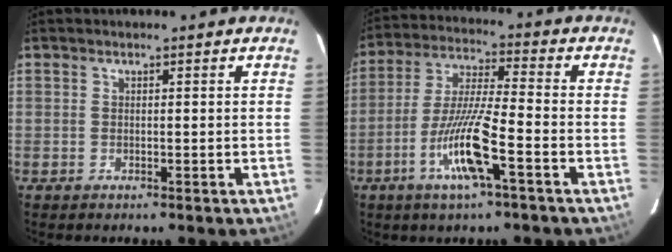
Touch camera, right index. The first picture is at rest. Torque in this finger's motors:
{"motor_torque": [1.70, -0.44, 0.83, 0.13]}